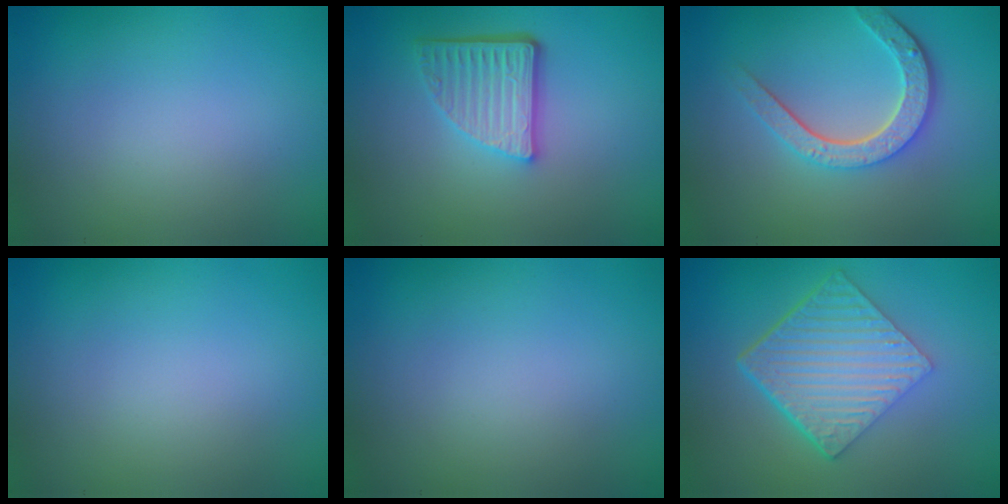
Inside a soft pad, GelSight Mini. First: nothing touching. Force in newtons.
{"total": 4.9, "press": 3.5, "slide": 3.4}
{"total": 4.3, "press": 3.3, "slide": 2.7}
{"total": 0.0}
{"total": 0.0}
{"total": 6.7, "press": 4.7, "slide": 4.8}